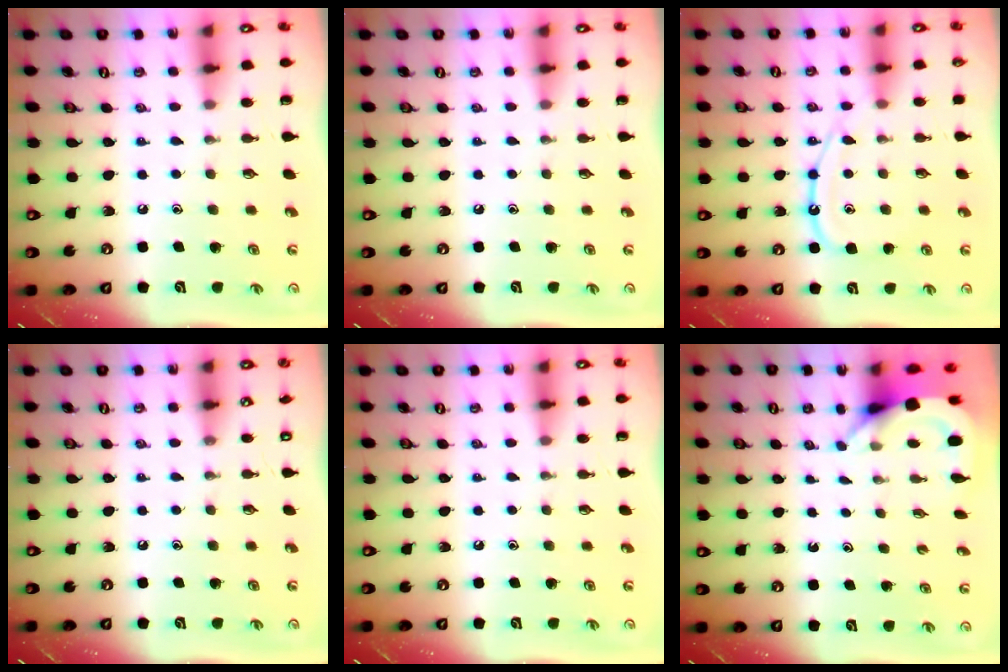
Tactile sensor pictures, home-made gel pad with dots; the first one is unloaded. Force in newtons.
{"total": 0.0}
{"total": 13.1, "press": 13.0, "slide": 1.3}
{"total": 0.0}
{"total": 0.0}
{"total": 3.9, "press": 3.9, "slide": 0.3}